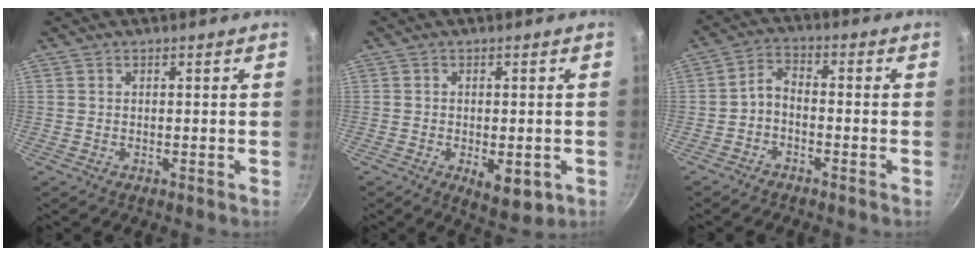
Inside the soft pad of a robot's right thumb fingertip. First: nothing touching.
{"total": 6.3, "force": [-2.0, 2.9, 5.2], "torque": [-0.069, -0.004, -0.018]}
{"total": 4.0, "force": [-1.8, 2.2, 2.7], "torque": [-0.046, 0.027, -0.046]}